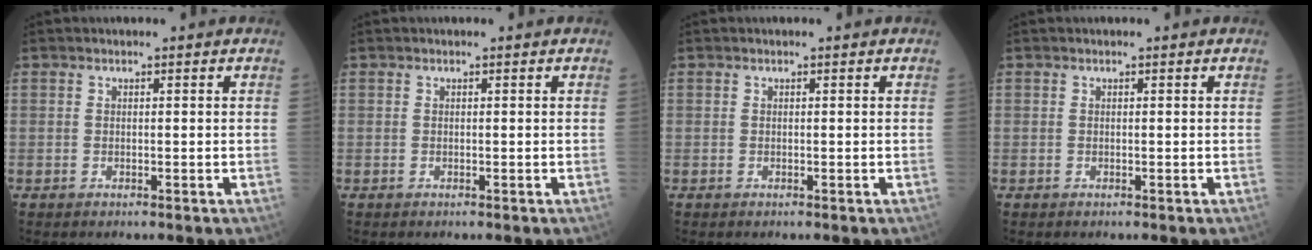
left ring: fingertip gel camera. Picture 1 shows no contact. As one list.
[{"total": 0.0}, {"total": 0.0}, {"total": 0.0}]